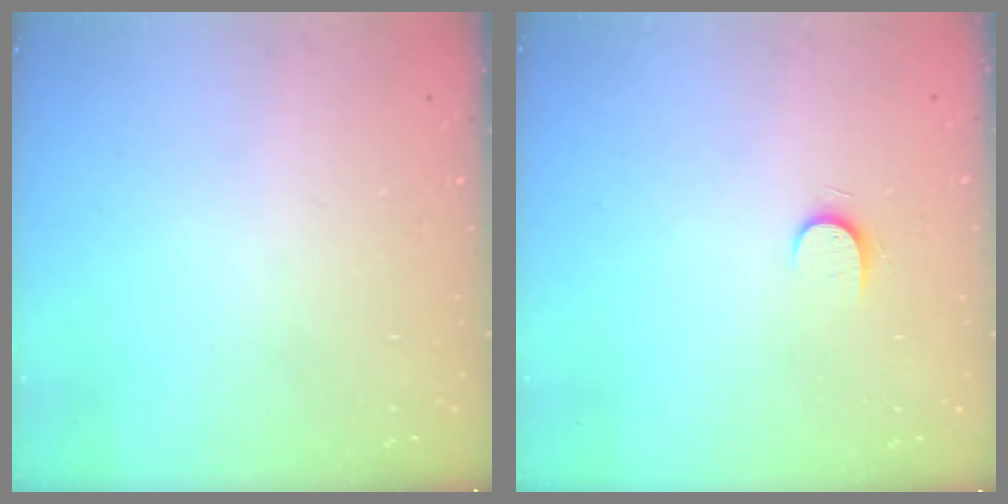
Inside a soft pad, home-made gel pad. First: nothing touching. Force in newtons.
{"total": 5.2, "press": 5.2, "slide": 0.6}